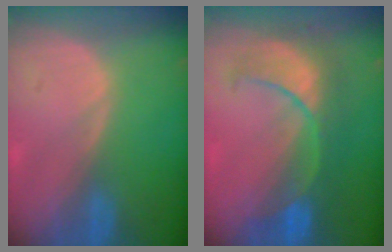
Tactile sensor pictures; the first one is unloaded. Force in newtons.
{"total": 8.4, "press": 8.4, "slide": 0.2}